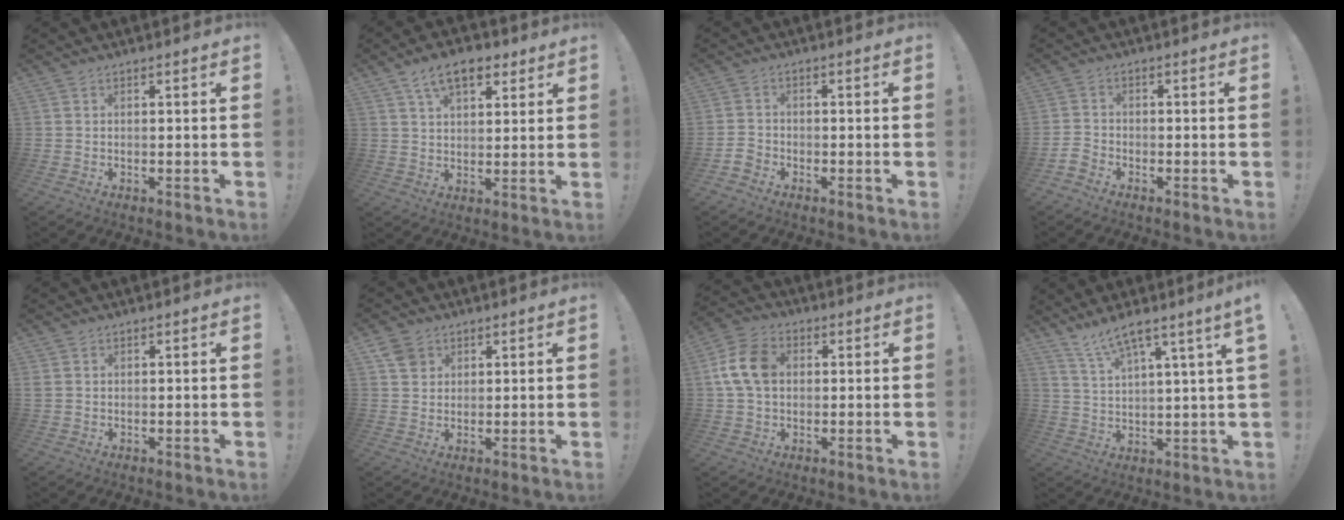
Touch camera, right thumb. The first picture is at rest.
{"total": 10.5, "force": [5.7, 5.6, 6.8], "torque": [-0.106, -0.007, 0.105]}
{"total": 3.5, "force": [-2.6, 2.1, 1.1], "torque": [-0.031, 0.009, -0.049]}
{"total": 3.5, "force": [-2.8, 1.8, 1.2], "torque": [-0.033, 0.009, -0.052]}
{"total": 1.6, "force": [0.7, 1.4, 0.6], "torque": [-0.017, 0.006, 0.015]}
{"total": 5.2, "force": [2.7, 4.1, 1.5], "torque": [-0.016, -0.009, 0.052]}
{"total": 11.9, "force": [1.7, 8.6, 8.0], "torque": [-0.147, 0.013, 0.037]}
{"total": 7.7, "force": [5.8, 0.3, 5.1], "torque": [-0.095, -0.031, 0.098]}